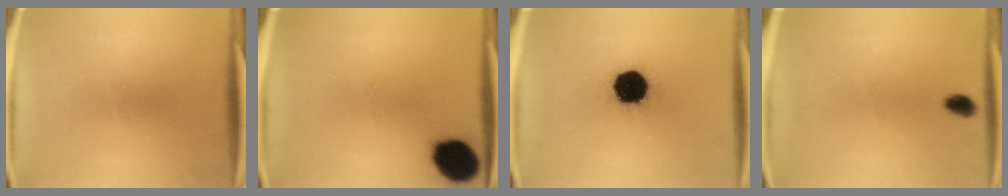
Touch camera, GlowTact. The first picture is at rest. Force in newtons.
{"total": 12.2}
{"total": 17.3}
{"total": 2.1}